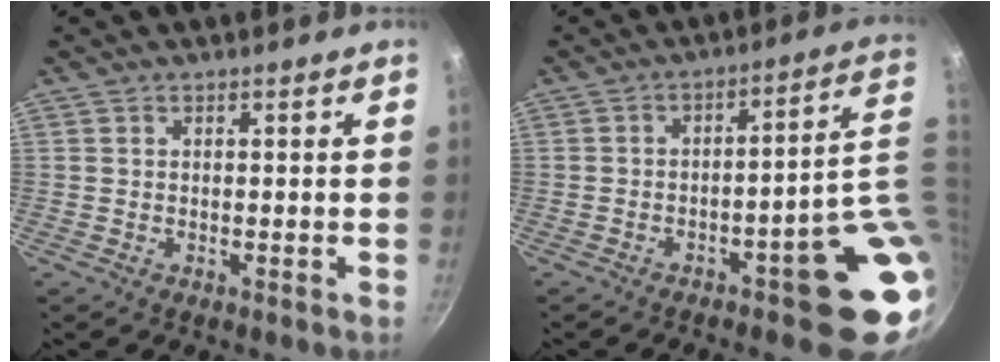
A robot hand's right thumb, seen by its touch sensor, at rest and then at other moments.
{"total": 14.7, "force": [-0.9, 4.2, 14.1], "torque": [-0.134, 0.011, 0.001]}